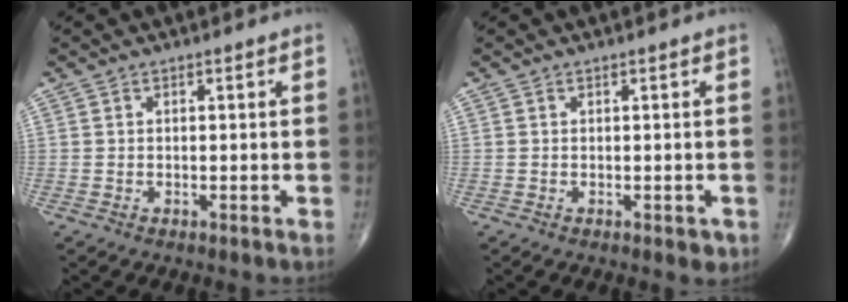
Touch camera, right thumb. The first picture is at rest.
{"total": 1.5, "force": [-0.2, 0.9, 1.2], "torque": [-0.007, 0.000, 0.000]}